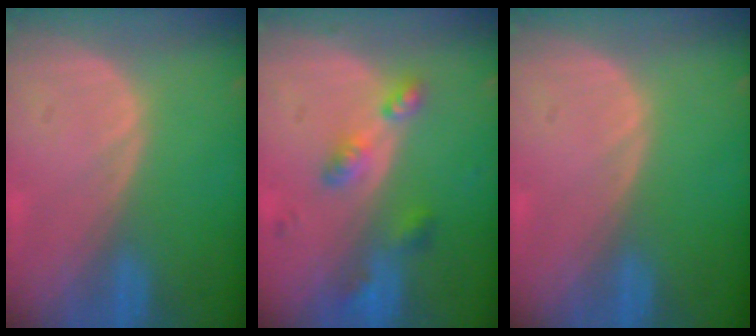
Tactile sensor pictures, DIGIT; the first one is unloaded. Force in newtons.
{"total": 5.3, "press": 4.8, "slide": 2.2}
{"total": 0.0}